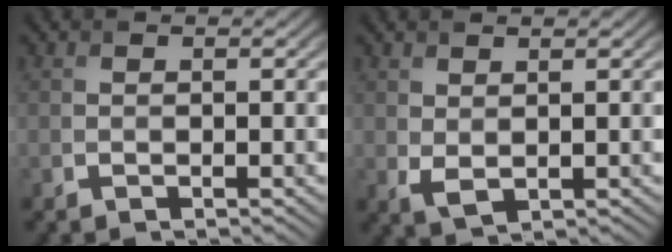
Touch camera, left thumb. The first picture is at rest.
{"total": 1.9, "force": [0.7, 1.0, 1.4], "torque": [-0.037, -0.006, 0.019]}